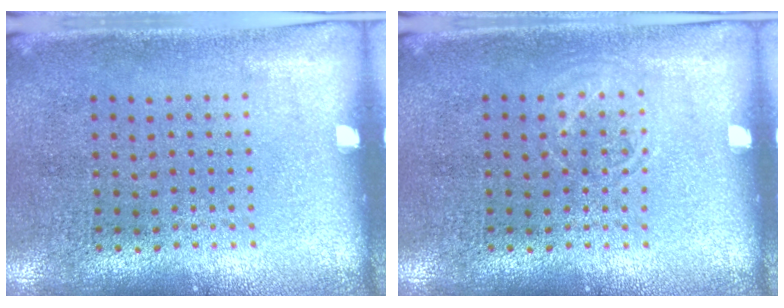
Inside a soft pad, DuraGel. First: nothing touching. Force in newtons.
{"total": 1.0, "press": 1.0, "slide": 0.1}